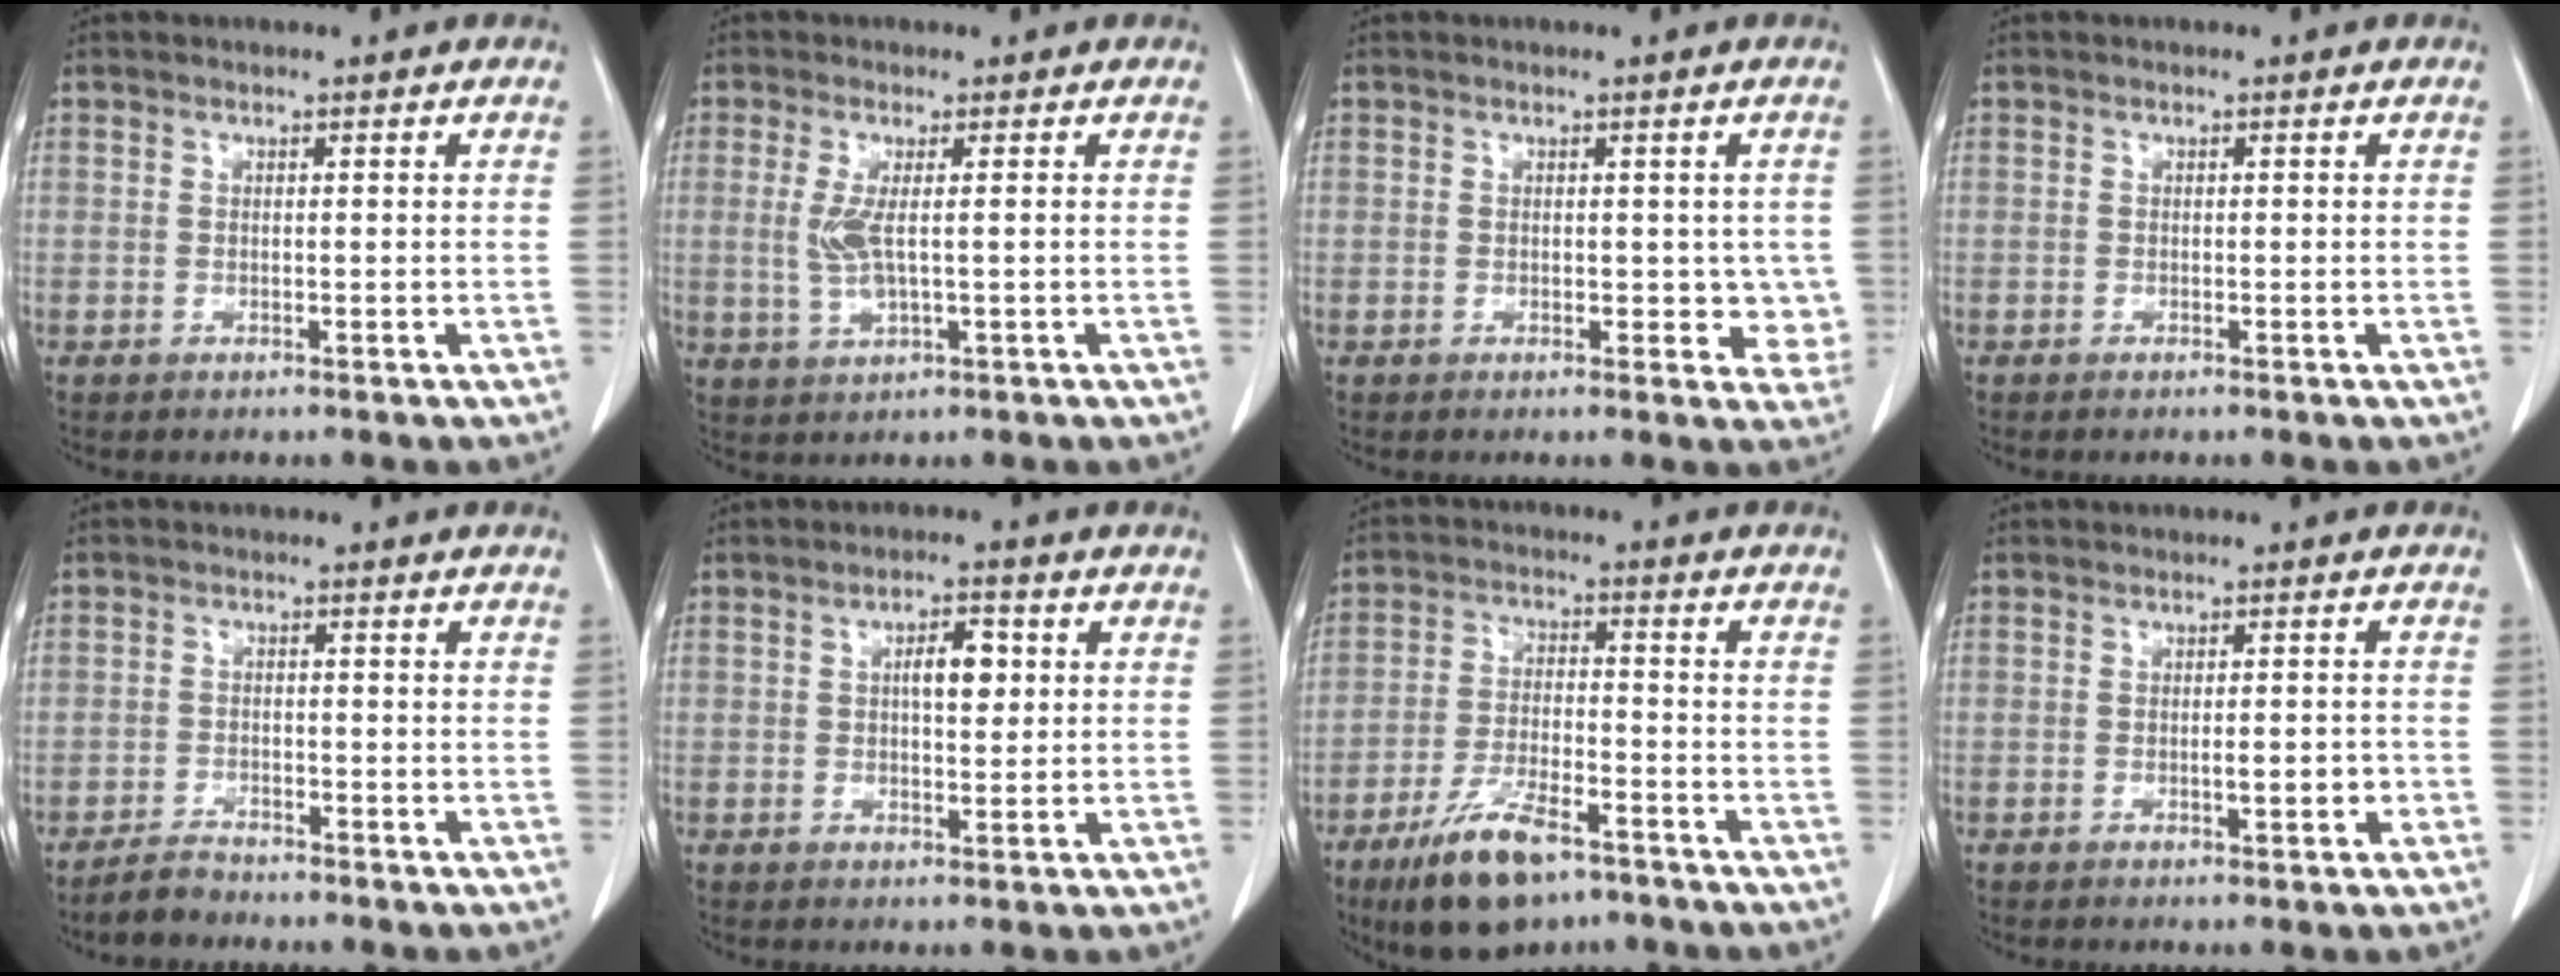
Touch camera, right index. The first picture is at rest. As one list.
[{"total": 4.4, "force": [0.2, 0.7, 4.3], "torque": [-0.100, -0.006, 0.008]}, {"total": 3.9, "force": [0.3, 2.7, 2.8], "torque": [-0.005, 0.004, 0.003]}, {"total": 0.0}, {"total": 2.4, "force": [-2.3, 0.8, 0.0], "torque": [0.000, 0.000, -0.043]}, {"total": 4.5, "force": [1.0, 1.8, 4.0], "torque": [-0.060, 0.008, 0.016]}, {"total": 11.1, "force": [-7.5, 3.8, 7.3], "torque": [-0.139, -0.011, -0.131]}, {"total": 2.6, "force": [-0.8, 0.7, 2.3], "torque": [-0.037, 0.001, -0.010]}]